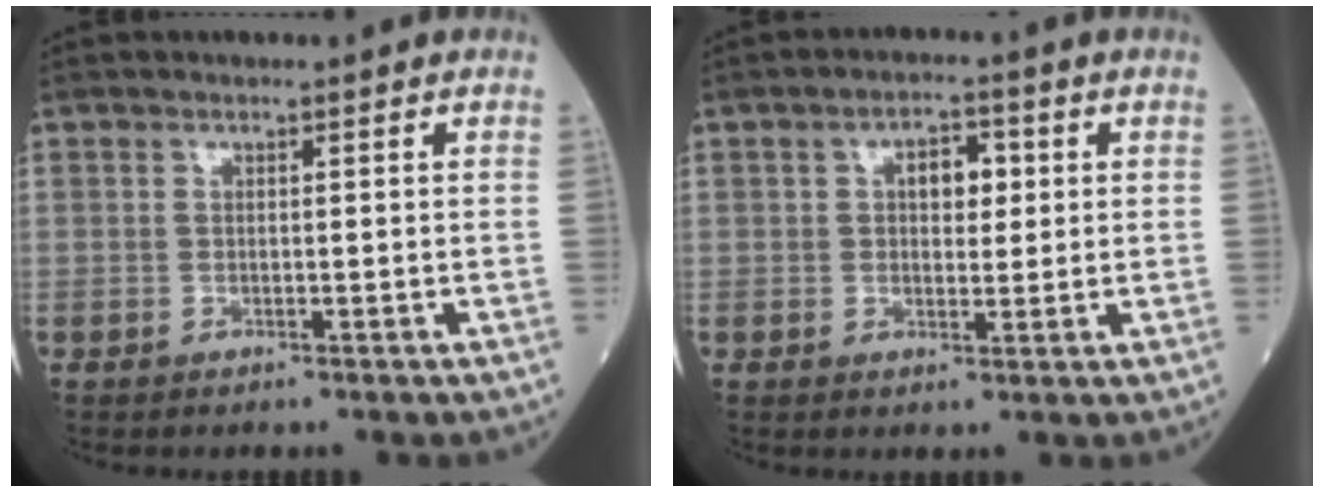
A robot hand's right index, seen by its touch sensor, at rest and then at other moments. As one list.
[{"total": 4.4, "force": [1.0, 2.4, 3.6], "torque": [-0.052, 0.013, 0.016]}]